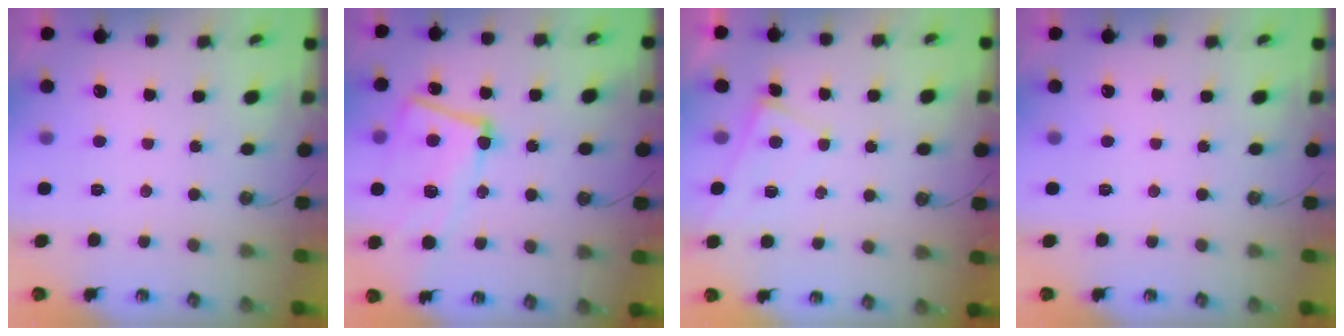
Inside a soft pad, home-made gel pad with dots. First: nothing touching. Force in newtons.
{"total": 11.2, "press": 11.0, "slide": 2.3}
{"total": 0.6, "press": 0.6, "slide": 0.2}
{"total": 0.0}